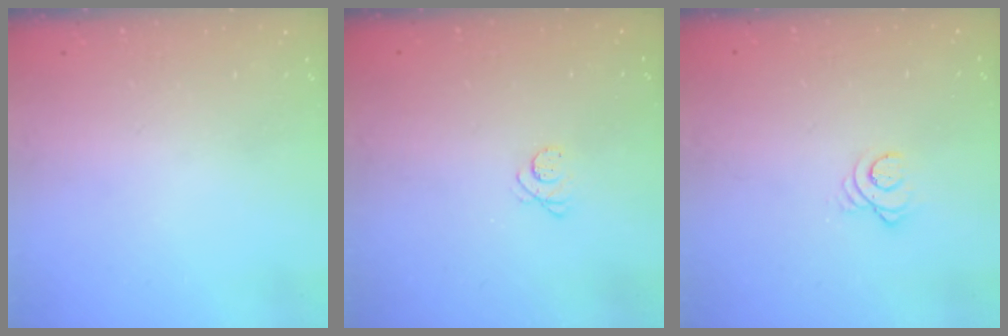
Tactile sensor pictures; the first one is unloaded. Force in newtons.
{"total": 2.8, "press": 2.7, "slide": 0.3}
{"total": 3.0, "press": 3.0, "slide": 0.4}